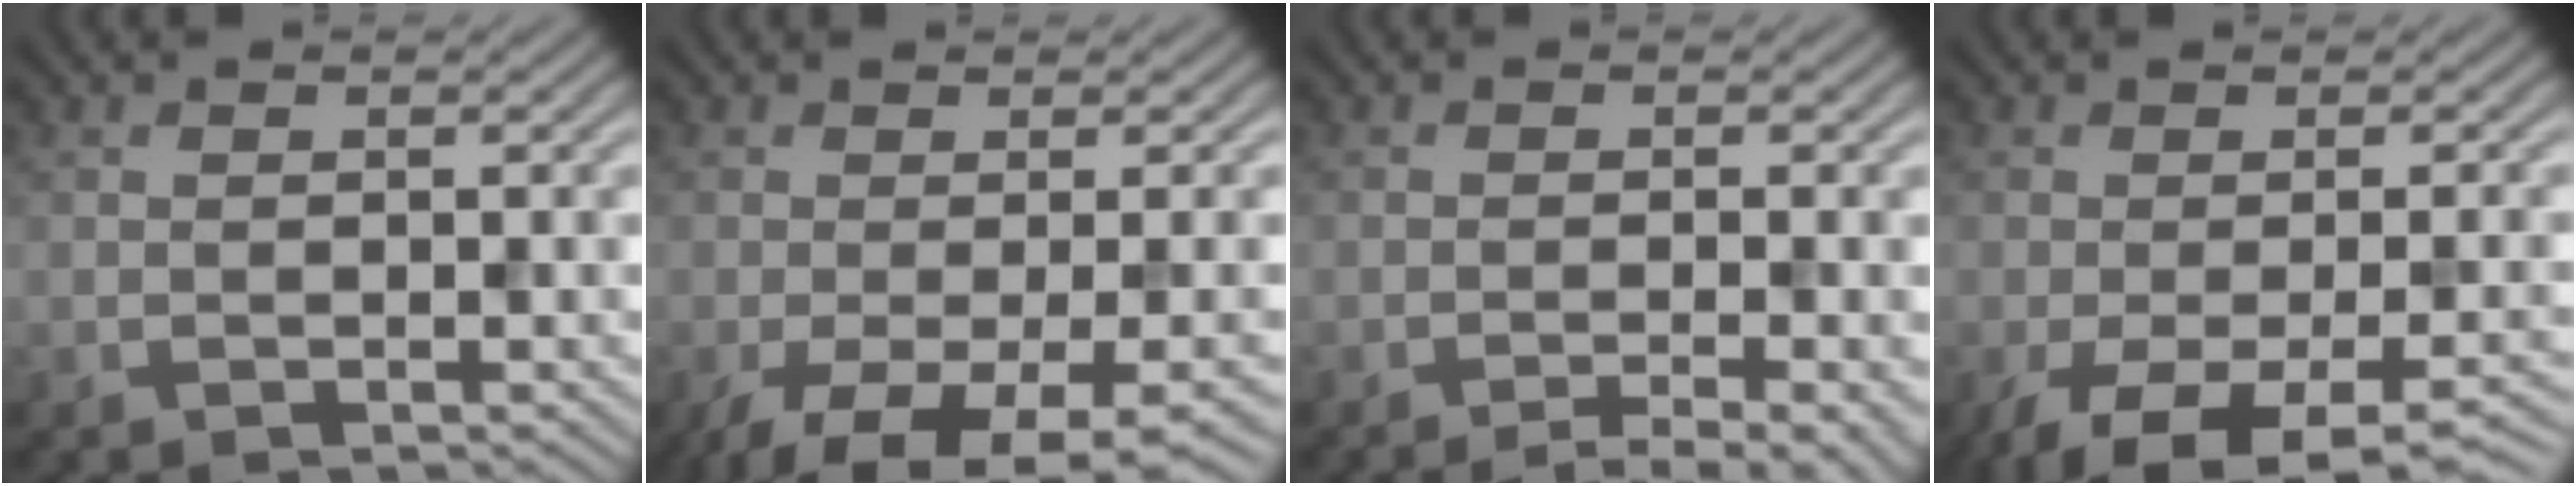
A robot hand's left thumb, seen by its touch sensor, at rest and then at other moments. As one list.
[{"total": 7.5, "force": [-3.7, 2.1, 6.1], "torque": [-0.101, -0.017, -0.062]}, {"total": 4.5, "force": [-2.9, 0.7, 3.4], "torque": [-0.040, 0.007, -0.050]}, {"total": 8.8, "force": [-5.0, 2.8, 6.7], "torque": [-0.114, -0.026, -0.072]}]